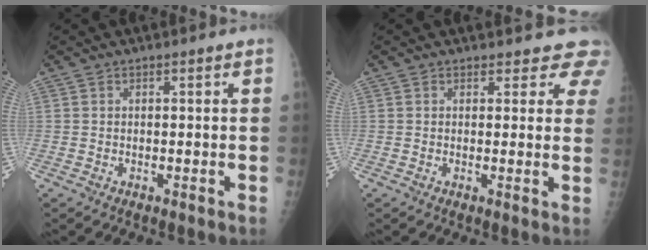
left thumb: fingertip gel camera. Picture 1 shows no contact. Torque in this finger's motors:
{"motor_torque": [0.00, -0.14, 0.33, 0.08, 0.07]}